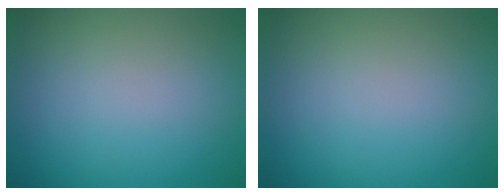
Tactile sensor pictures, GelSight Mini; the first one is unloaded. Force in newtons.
{"total": 0.0}